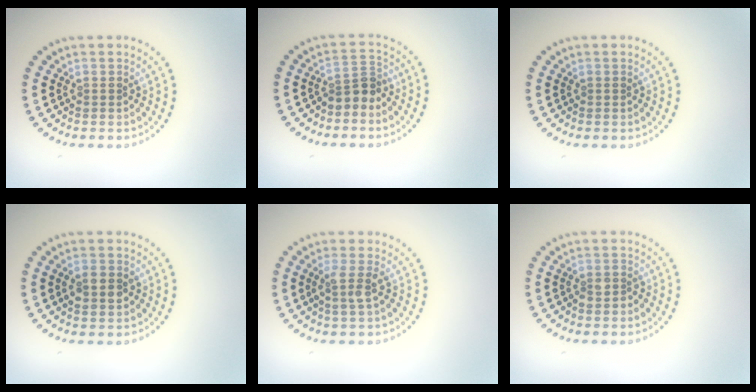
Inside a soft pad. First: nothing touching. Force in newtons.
{"total": 2.4, "press": 1.8, "slide": 1.6}
{"total": 0.0}
{"total": 2.7, "press": 2.7, "slide": 0.1}
{"total": 1.8, "press": 1.3, "slide": 1.2}
{"total": 1.5, "press": 1.3, "slide": 0.7}